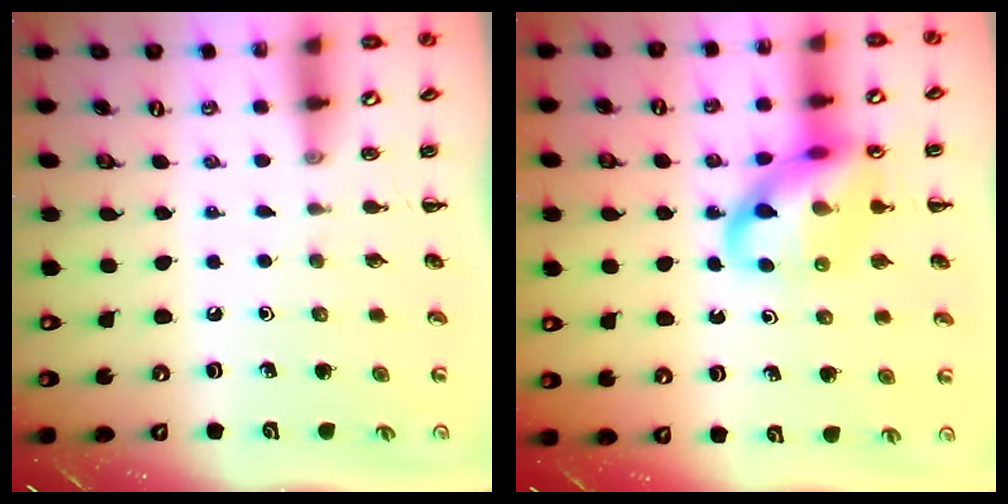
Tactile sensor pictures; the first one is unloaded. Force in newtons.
{"total": 15.8, "press": 15.7, "slide": 2.0}